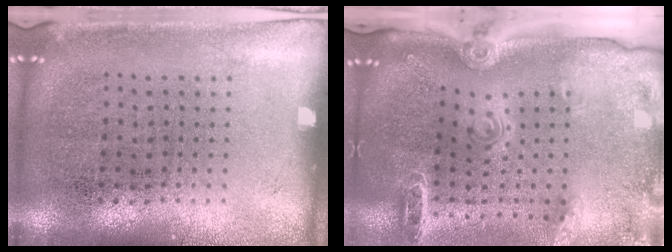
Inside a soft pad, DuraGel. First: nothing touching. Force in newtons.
{"total": 2.6, "press": 1.9, "slide": 1.7}